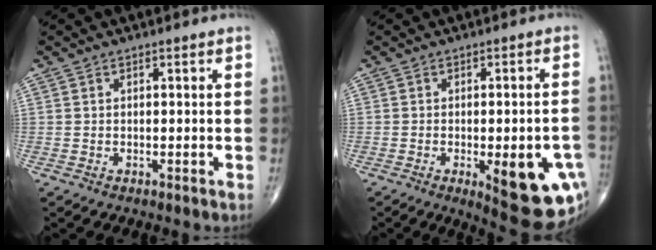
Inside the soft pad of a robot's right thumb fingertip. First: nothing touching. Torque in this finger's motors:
{"motor_torque": [1.69, 1.48, 0.69, -0.85, 0.29]}